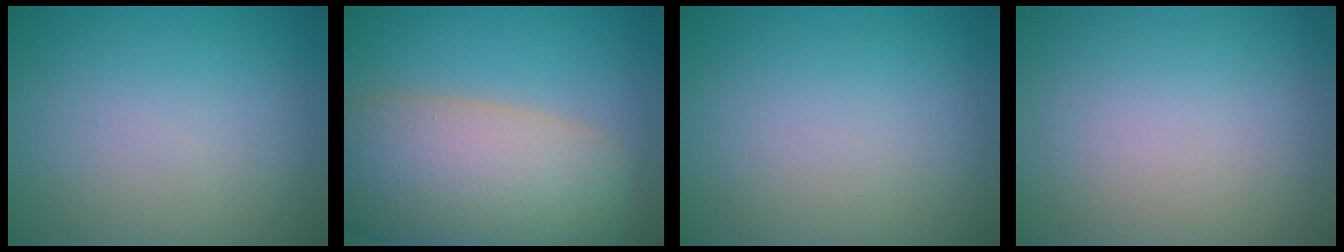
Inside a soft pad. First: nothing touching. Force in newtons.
{"total": 11.6, "press": 11.6, "slide": 0.9}
{"total": 0.0}
{"total": 0.0}